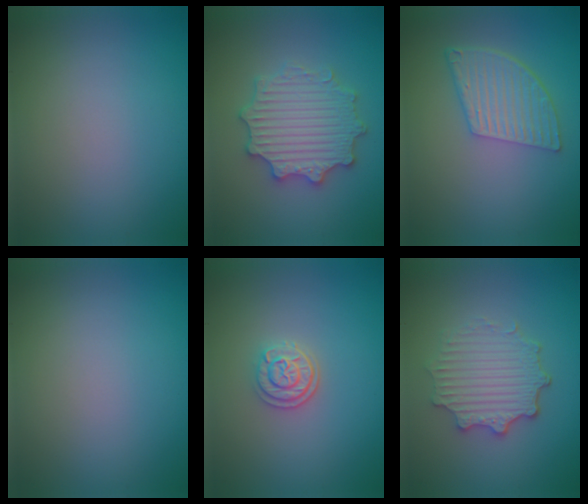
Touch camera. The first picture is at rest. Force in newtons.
{"total": 5.6, "press": 5.6, "slide": 1.0}
{"total": 5.2, "press": 3.9, "slide": 3.5}
{"total": 0.0}
{"total": 2.4, "press": 2.1, "slide": 1.1}
{"total": 4.7, "press": 3.7, "slide": 2.9}